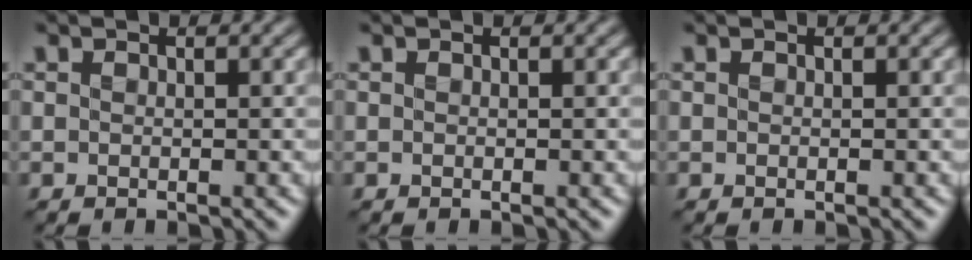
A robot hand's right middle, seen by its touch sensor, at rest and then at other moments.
{"total": 0.0}
{"total": 0.0}